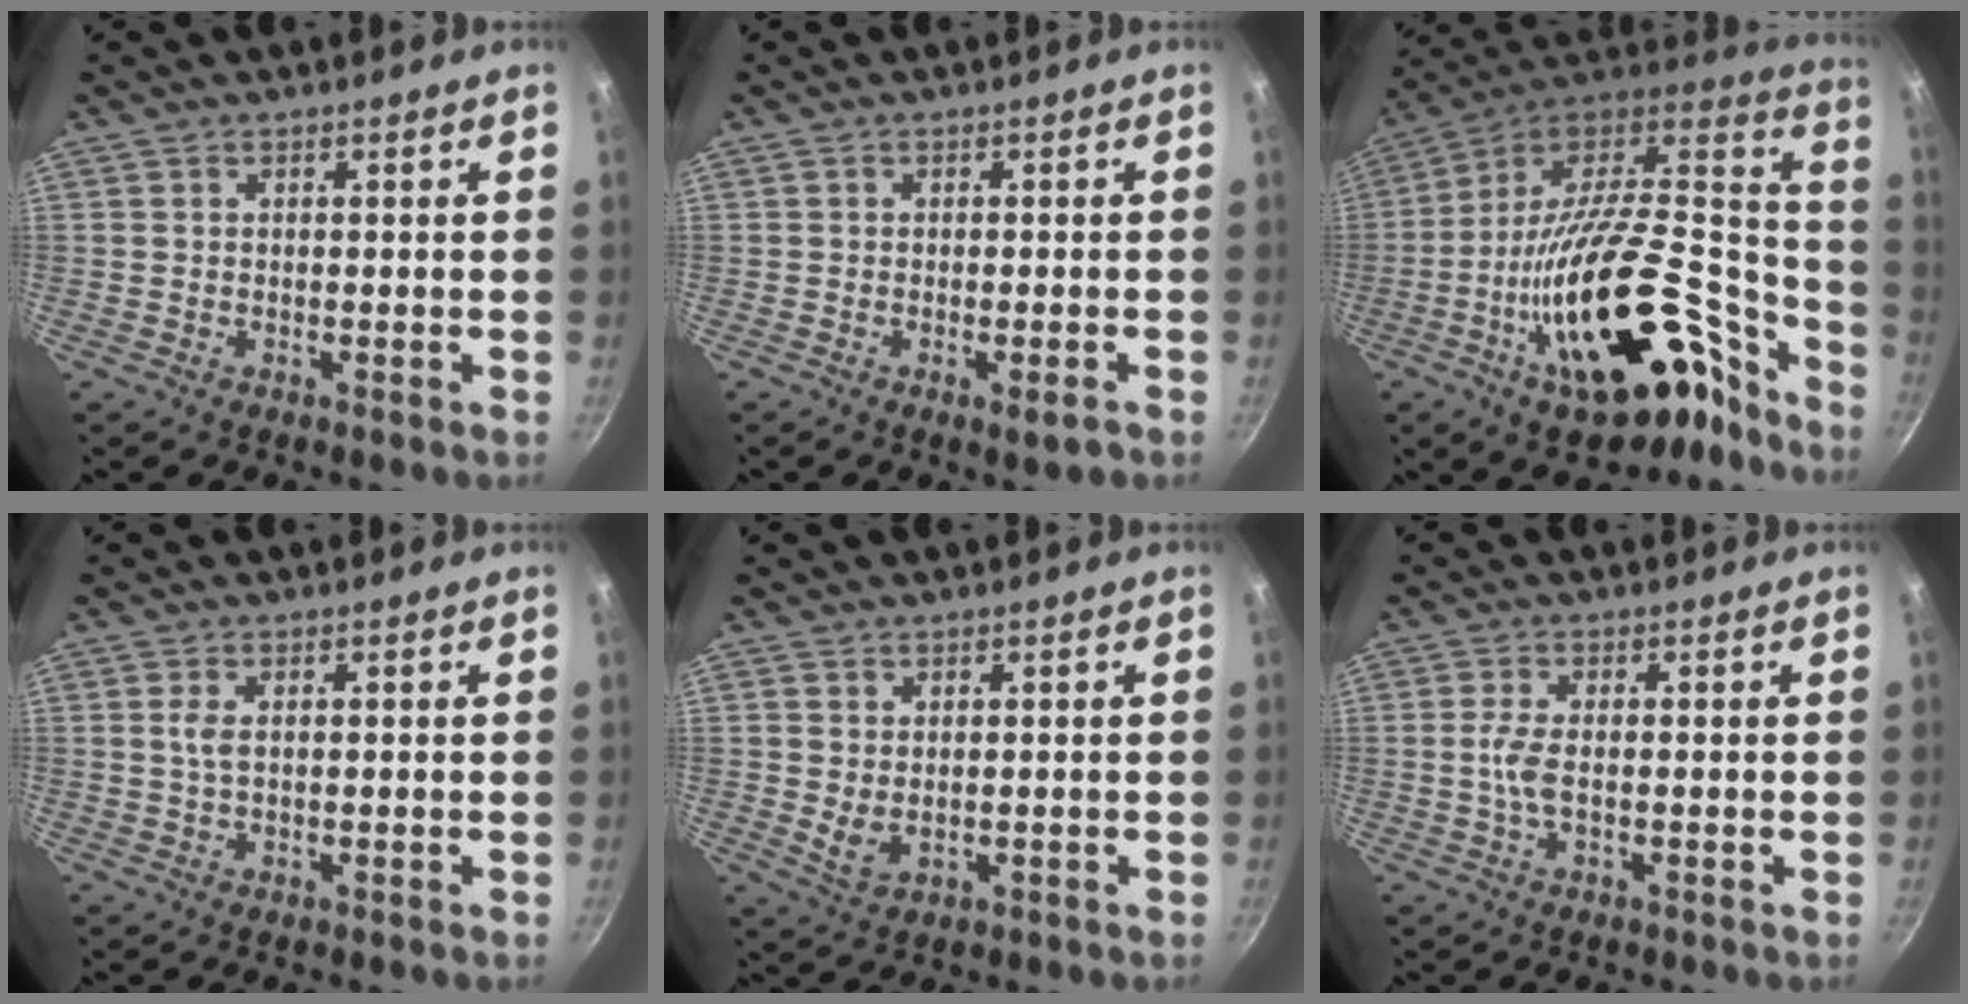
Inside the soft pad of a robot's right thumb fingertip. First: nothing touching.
{"total": 2.4, "force": [-1.3, 0.4, 2.0], "torque": [-0.035, 0.001, -0.020]}
{"total": 34.0, "force": [-16.9, 16.3, 24.5], "torque": [-0.314, 0.113, -0.270]}
{"total": 1.9, "force": [0.4, 0.7, 1.7], "torque": [-0.039, -0.001, 0.011]}
{"total": 3.1, "force": [0.2, 2.1, 2.3], "torque": [-0.040, -0.013, 0.012]}
{"total": 3.4, "force": [-0.3, 1.1, 3.2], "torque": [-0.080, 0.001, -0.009]}